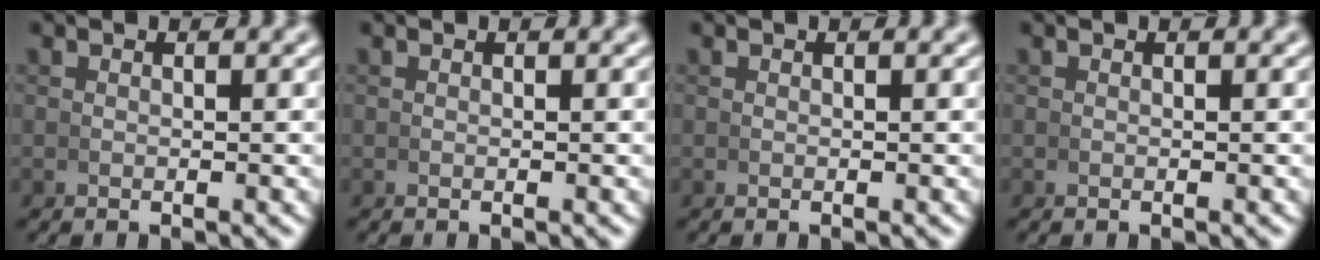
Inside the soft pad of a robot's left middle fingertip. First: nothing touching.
{"total": 0.0}
{"total": 0.0}
{"total": 0.0}